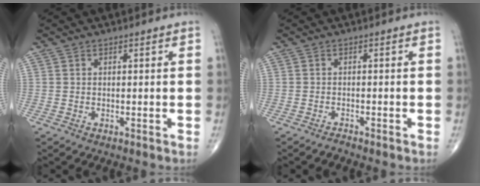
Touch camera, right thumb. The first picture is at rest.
{"total": 0.9, "force": [-0.9, 0.1, 0.1], "torque": [-0.006, 0.004, -0.017]}